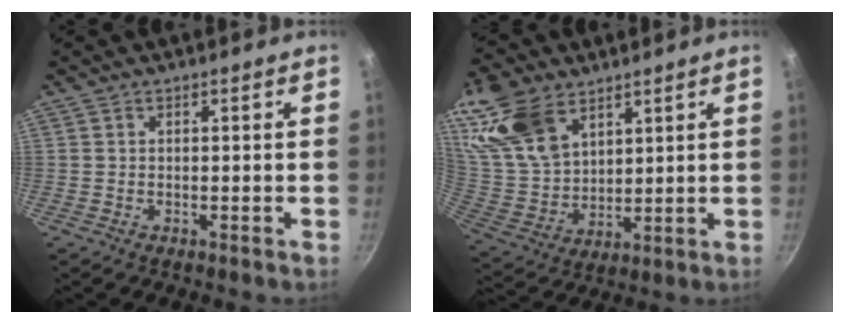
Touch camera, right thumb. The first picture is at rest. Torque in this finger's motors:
{"motor_torque": [0.43, 4.51, 0.80, 0.93, 0.17]}